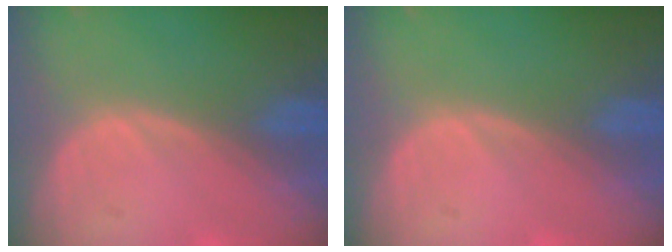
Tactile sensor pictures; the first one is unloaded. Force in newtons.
{"total": 0.0}